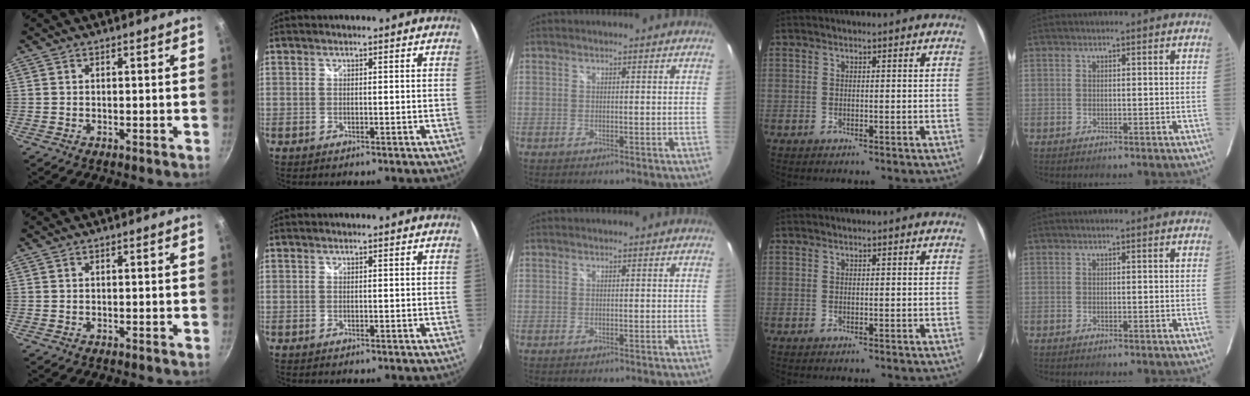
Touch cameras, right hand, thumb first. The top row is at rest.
{}